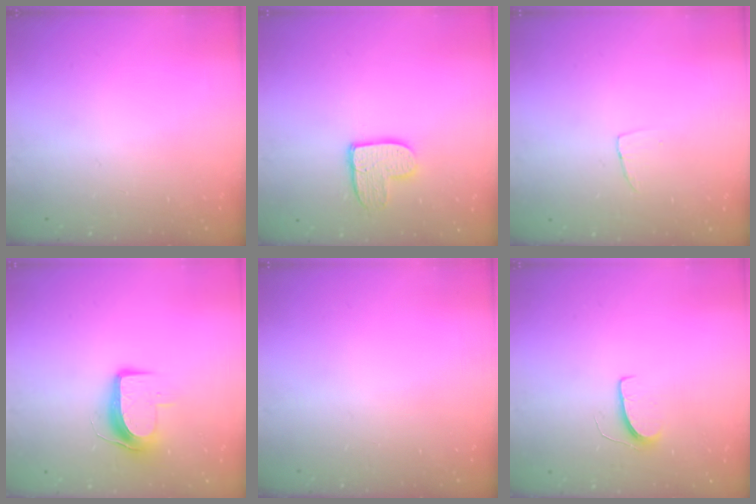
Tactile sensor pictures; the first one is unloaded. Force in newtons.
{"total": 10.0, "press": 10.0, "slide": 0.5}
{"total": 2.9, "press": 2.9, "slide": 0.1}
{"total": 8.8, "press": 8.8, "slide": 0.5}
{"total": 0.0}
{"total": 5.8, "press": 5.7, "slide": 0.4}